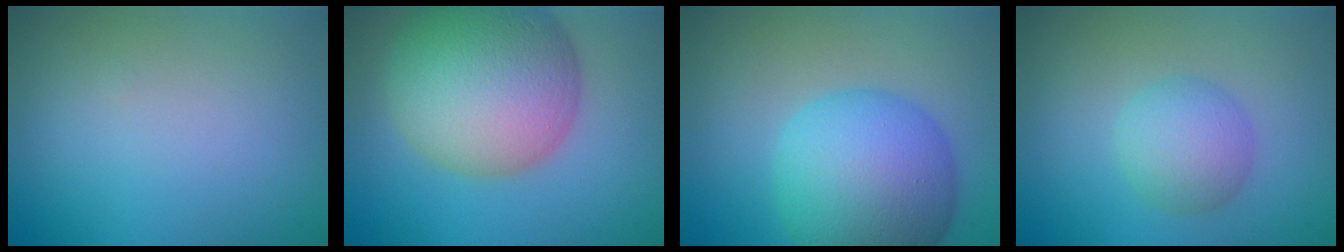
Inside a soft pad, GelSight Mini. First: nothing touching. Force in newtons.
{"total": 12.3, "press": 12.3, "slide": 0.9}
{"total": 10.0, "press": 10.0, "slide": 0.1}
{"total": 3.4, "press": 3.4, "slide": 0.1}